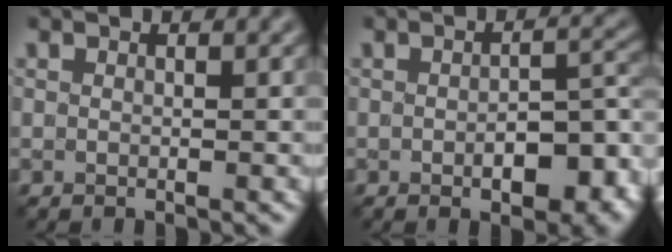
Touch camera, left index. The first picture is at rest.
{"total": 6.3, "force": [-2.2, 2.8, 5.2], "torque": [-0.072, -0.004, -0.025]}